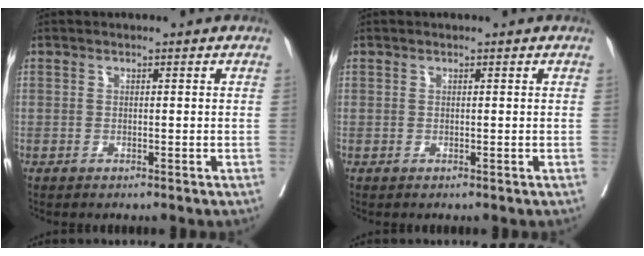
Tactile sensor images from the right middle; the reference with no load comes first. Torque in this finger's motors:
{"motor_torque": [-0.63, 0.19, -0.34, -0.09]}